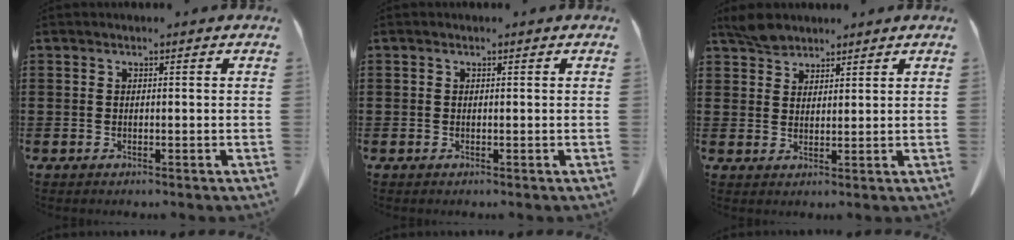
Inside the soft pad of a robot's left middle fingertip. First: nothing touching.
{"total": 0.0}
{"total": 3.3, "force": [2.9, 1.4, 0.8], "torque": [-0.024, 0.005, 0.057]}